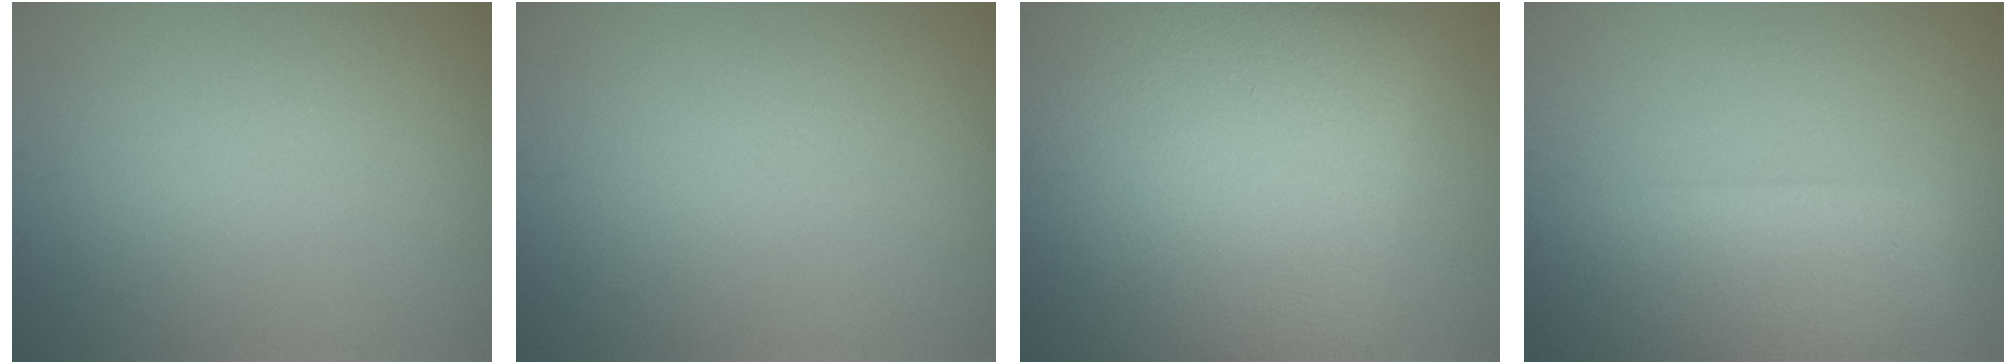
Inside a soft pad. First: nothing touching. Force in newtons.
{"total": 0.0}
{"total": 20.0, "press": 20.0, "slide": 0.8}
{"total": 10.3, "press": 10.3, "slide": 0.5}